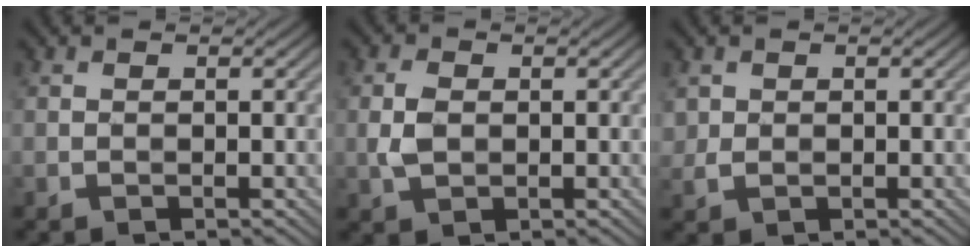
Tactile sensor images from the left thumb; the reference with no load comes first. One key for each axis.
{"total": 2.7, "fx": 0.0, "fy": 1.9, "fz": 2.0, "tx": -0.052, "ty": 0.002, "tz": -0.001}
{"total": 1.4, "fx": 0.4, "fy": 1.3, "fz": 0.4, "tx": -0.014, "ty": -0.003, "tz": 0.010}